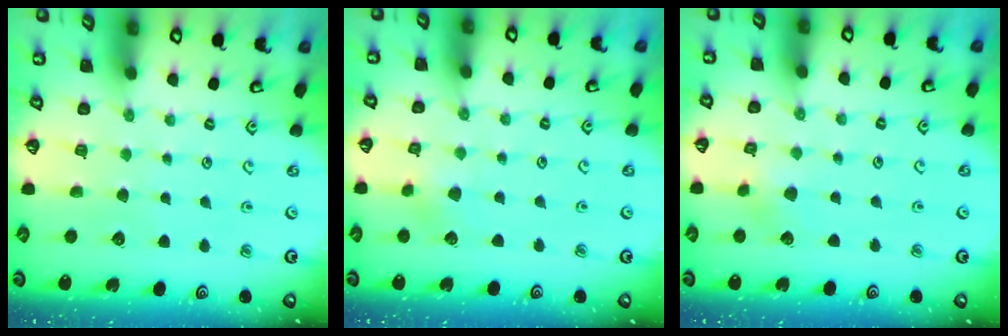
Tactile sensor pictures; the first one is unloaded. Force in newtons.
{"total": 2.9, "press": 2.9, "slide": 0.3}
{"total": 3.6, "press": 3.5, "slide": 0.3}